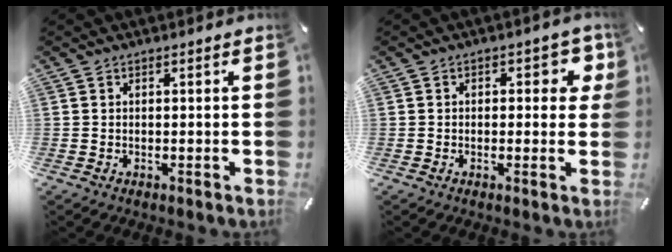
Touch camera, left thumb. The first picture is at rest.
{"total": 5.1, "force": [1.0, 3.0, 4.0], "torque": [-0.040, -0.002, 0.008]}